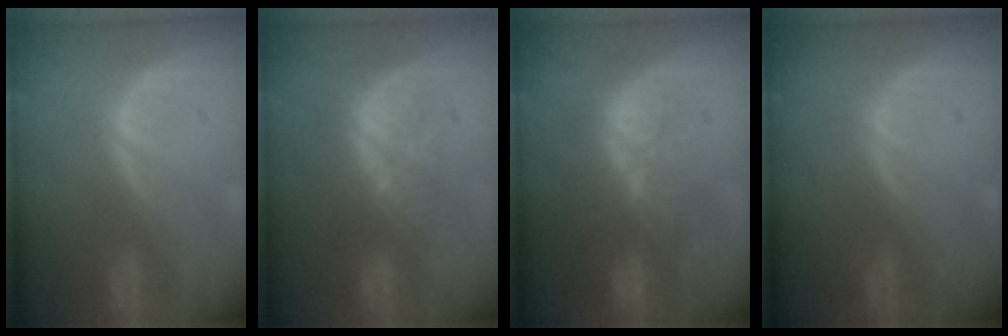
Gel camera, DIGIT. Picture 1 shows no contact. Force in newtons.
{"total": 8.6, "press": 7.4, "slide": 4.5}
{"total": 10.1, "press": 9.3, "slide": 4.0}
{"total": 0.0}